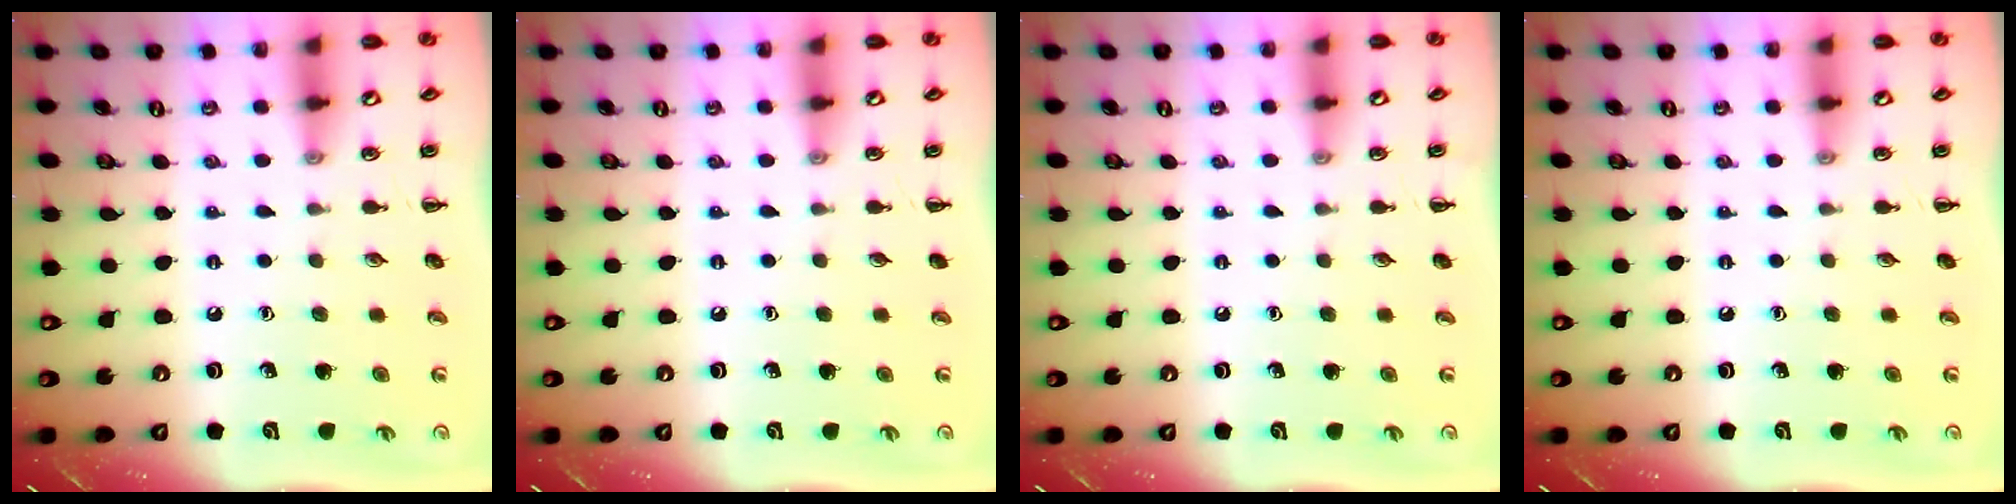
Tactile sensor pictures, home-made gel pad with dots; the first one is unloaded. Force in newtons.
{"total": 0.0}
{"total": 0.0}
{"total": 0.0}